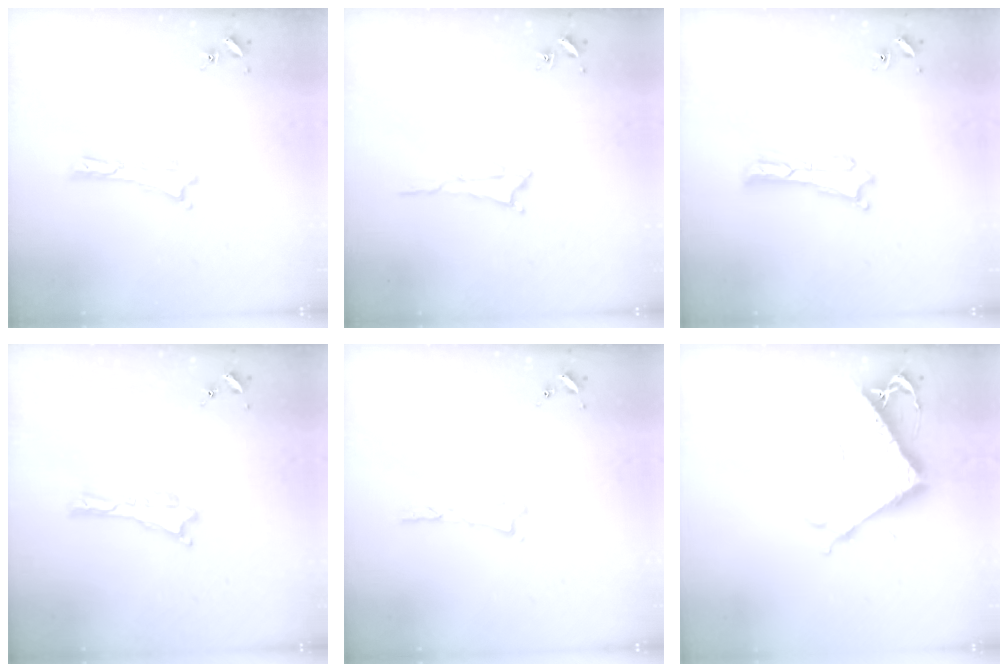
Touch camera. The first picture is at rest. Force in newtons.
{"total": 1.6, "press": 1.6, "slide": 0.3}
{"total": 1.8, "press": 1.8, "slide": 0.3}
{"total": 0.0}
{"total": 0.9, "press": 0.9, "slide": 0.2}
{"total": 7.5, "press": 7.5, "slide": 0.1}